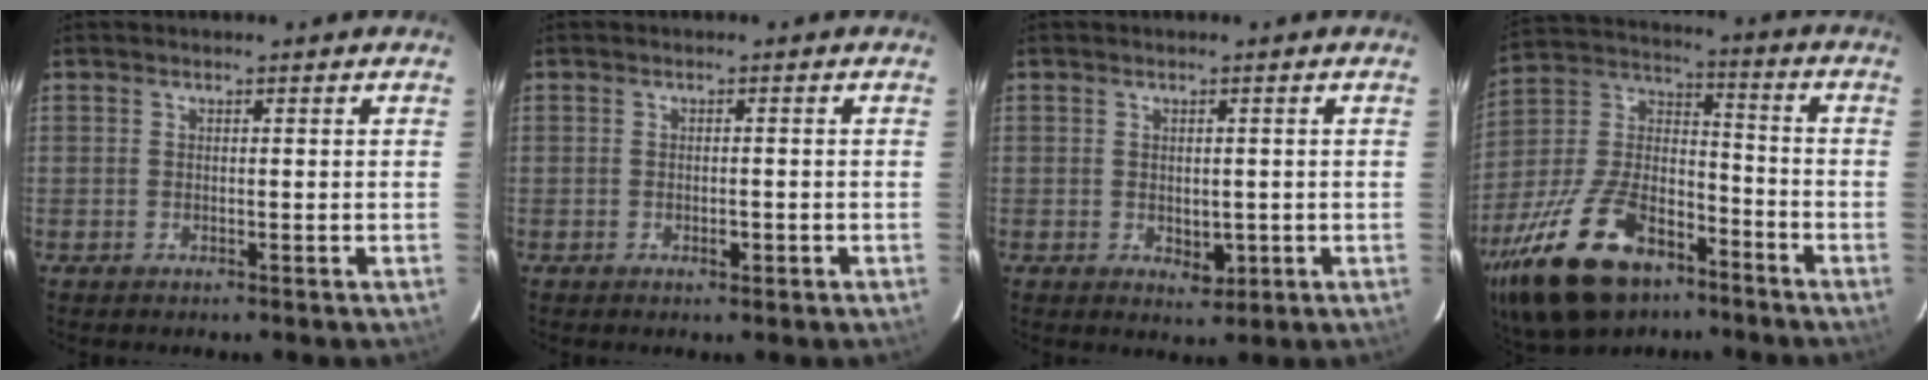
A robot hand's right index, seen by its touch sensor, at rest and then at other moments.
{"total": 1.3, "force": [-0.7, 0.4, 1.1], "torque": [-0.019, -0.001, -0.008]}
{"total": 3.0, "force": [-0.6, 1.8, 2.3], "torque": [-0.030, -0.003, 0.001]}
{"total": 22.1, "force": [-14.5, 10.5, 12.9], "torque": [-0.310, 0.009, -0.258]}